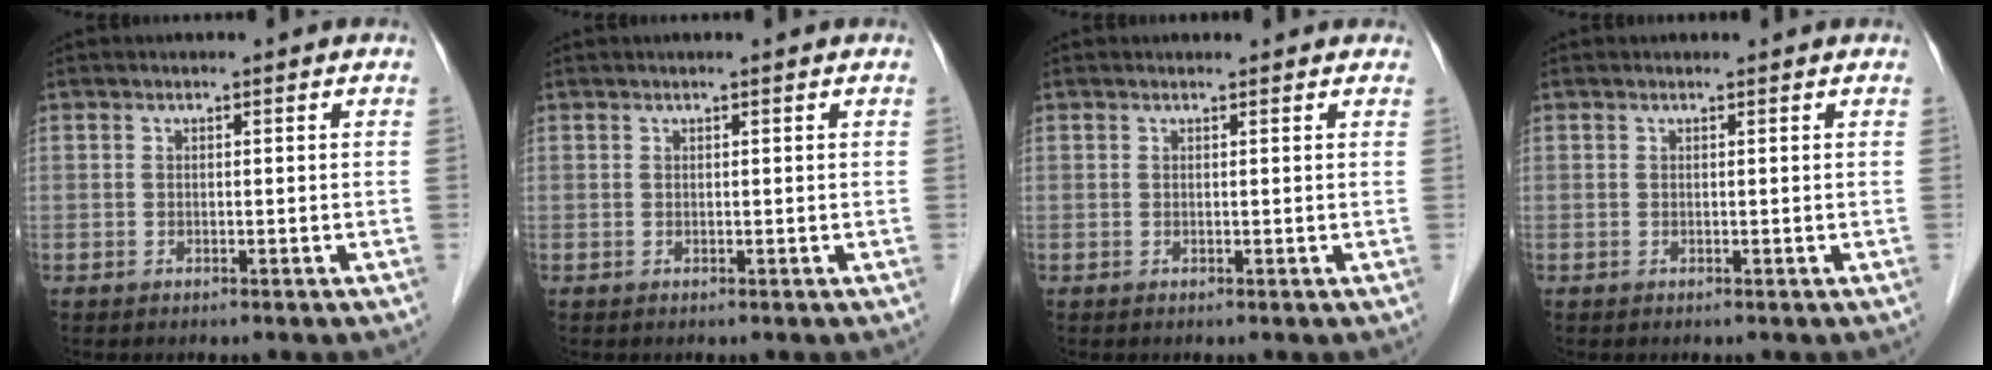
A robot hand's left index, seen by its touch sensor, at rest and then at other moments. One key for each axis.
{"total": 0.9, "fx": 0.7, "fy": -0.1, "fz": 0.6, "tx": -0.008, "ty": 0.009, "tz": 0.014}
{"total": 2.7, "fx": 2.4, "fy": 0.8, "fz": 0.8, "tx": -0.010, "ty": 0.013, "tz": 0.020}
{"total": 0.7, "fx": 0.7, "fy": 0.1, "fz": 0.2, "tx": -0.010, "ty": 0.006, "tz": 0.009}